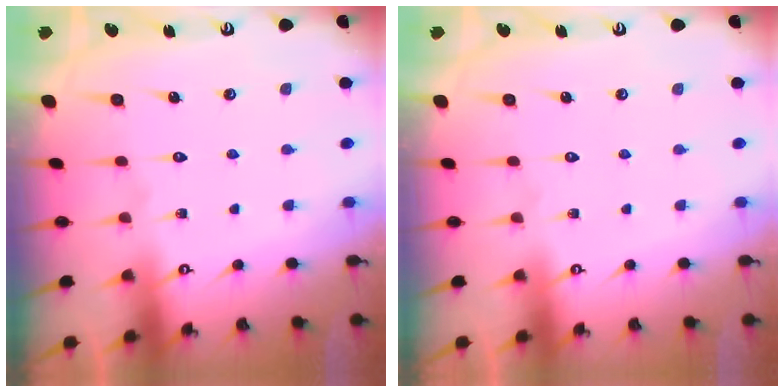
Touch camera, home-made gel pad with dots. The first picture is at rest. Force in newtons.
{"total": 0.0}